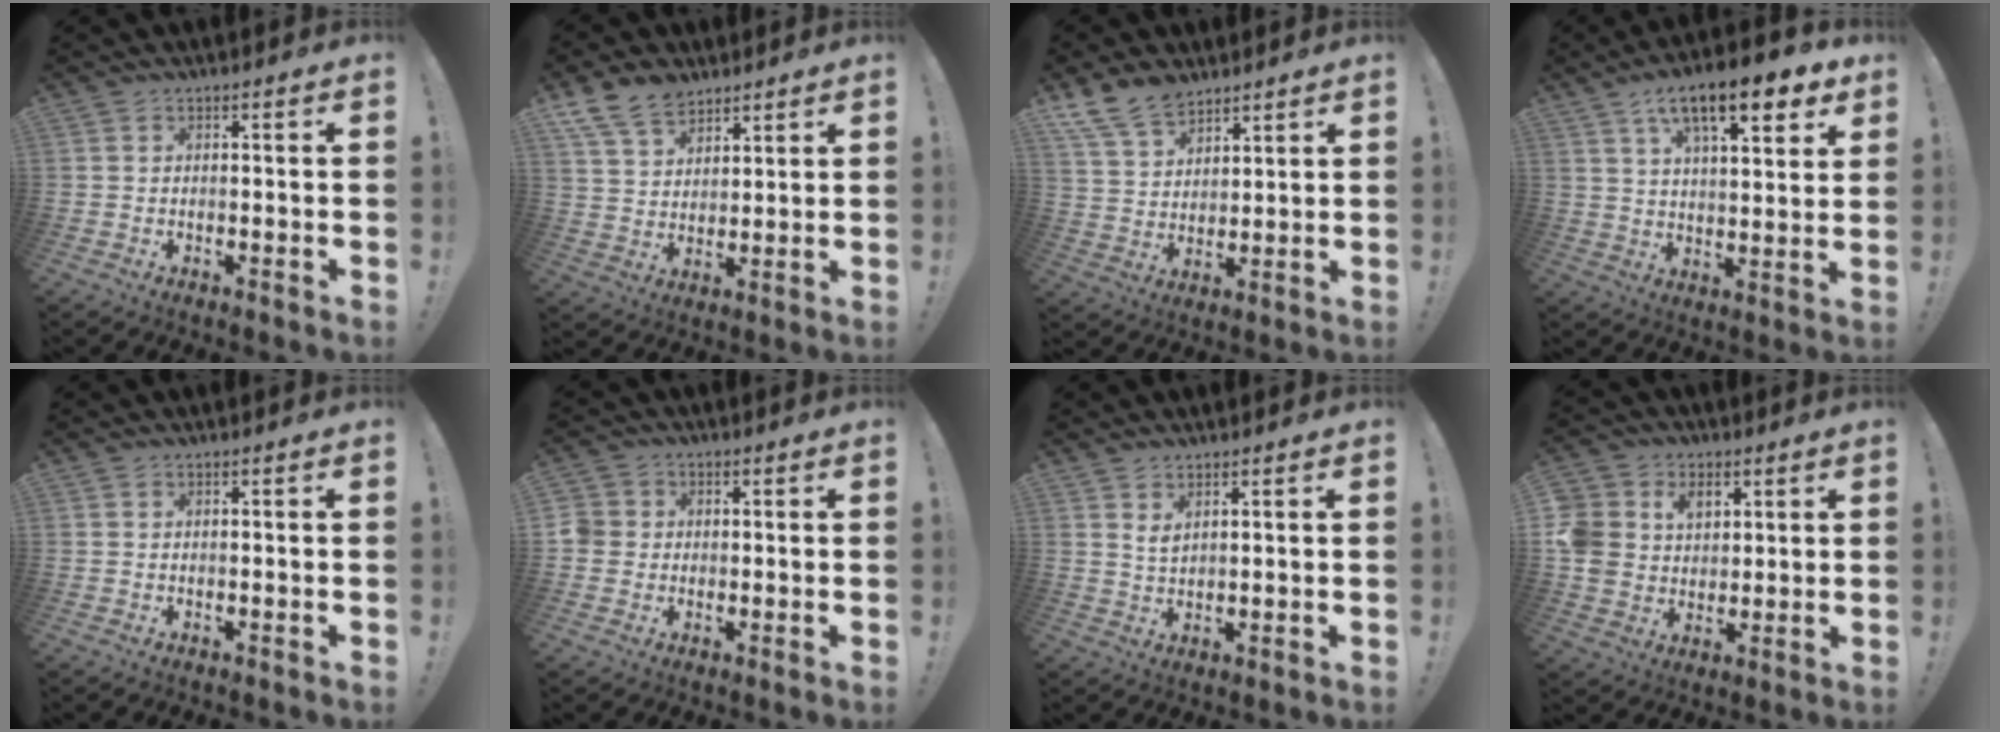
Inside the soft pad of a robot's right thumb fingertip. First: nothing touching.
{"total": 11.0, "force": [8.1, 6.4, 3.9], "torque": [-0.077, -0.043, 0.161]}
{"total": 11.4, "force": [9.0, 6.0, 3.9], "torque": [-0.080, -0.053, 0.176]}
{"total": 15.4, "force": [8.4, 5.1, 11.8], "torque": [-0.187, -0.035, 0.134]}
{"total": 0.0}
{"total": 4.4, "force": [-0.1, 4.1, 1.4], "torque": [-0.035, 0.011, 0.000]}
{"total": 2.8, "force": [1.9, 1.0, 1.8], "torque": [-0.028, -0.010, 0.032]}
{"total": 10.2, "force": [3.7, 8.7, 3.9], "torque": [-0.093, -0.019, 0.072]}